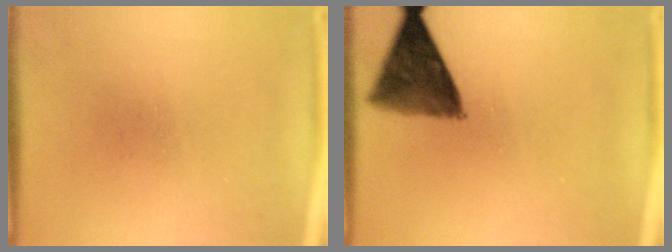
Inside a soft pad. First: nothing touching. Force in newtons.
{"total": 9.0}